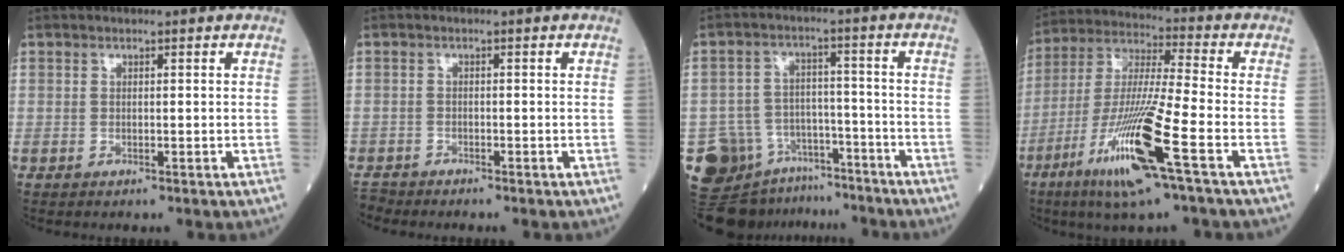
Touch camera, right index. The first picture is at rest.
{"total": 1.4, "force": [-1.3, 0.0, -0.5], "torque": [0.011, -0.008, -0.030]}
{"total": 11.5, "force": [-8.7, 7.1, 2.3], "torque": [-0.049, 0.049, -0.132]}
{"total": 16.1, "force": [-7.3, -0.2, 14.3], "torque": [-0.298, -0.026, -0.139]}